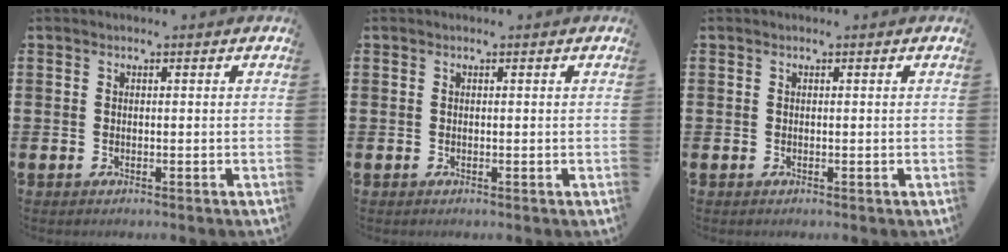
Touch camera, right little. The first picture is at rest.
{"total": 0.0}
{"total": 0.0}